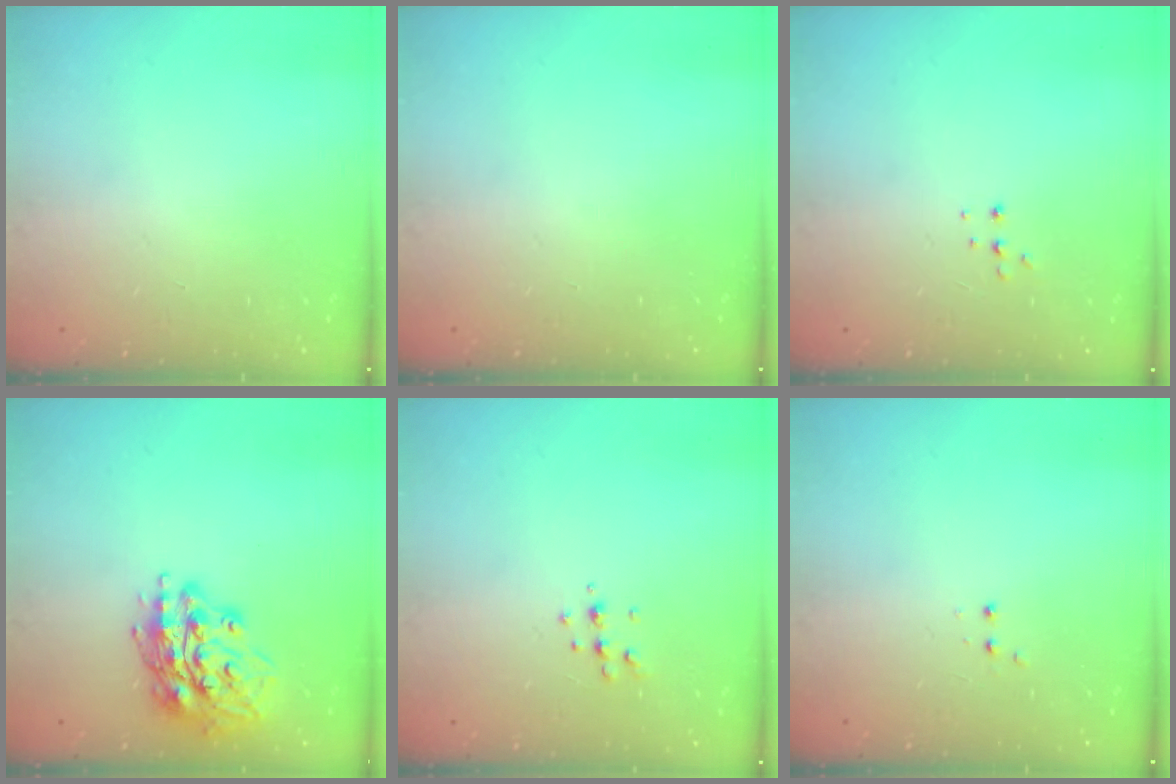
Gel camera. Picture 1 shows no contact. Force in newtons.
{"total": 0.0}
{"total": 5.0, "press": 4.9, "slide": 0.9}
{"total": 16.0, "press": 16.0, "slide": 1.4}
{"total": 4.9, "press": 4.8, "slide": 1.1}
{"total": 2.8, "press": 2.8, "slide": 0.6}